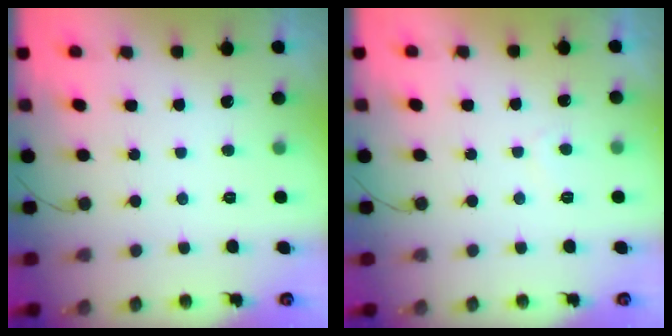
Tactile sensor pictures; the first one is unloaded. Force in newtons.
{"total": 2.1, "press": 2.0, "slide": 0.6}